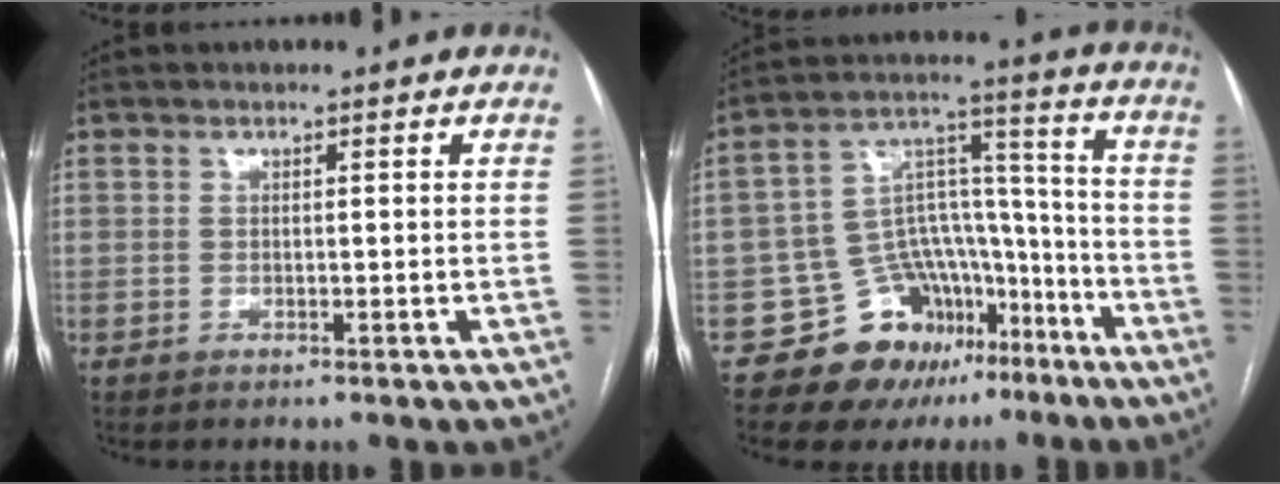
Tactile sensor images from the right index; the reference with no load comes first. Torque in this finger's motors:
{"motor_torque": [0.03, -0.40, -0.69, -0.21]}